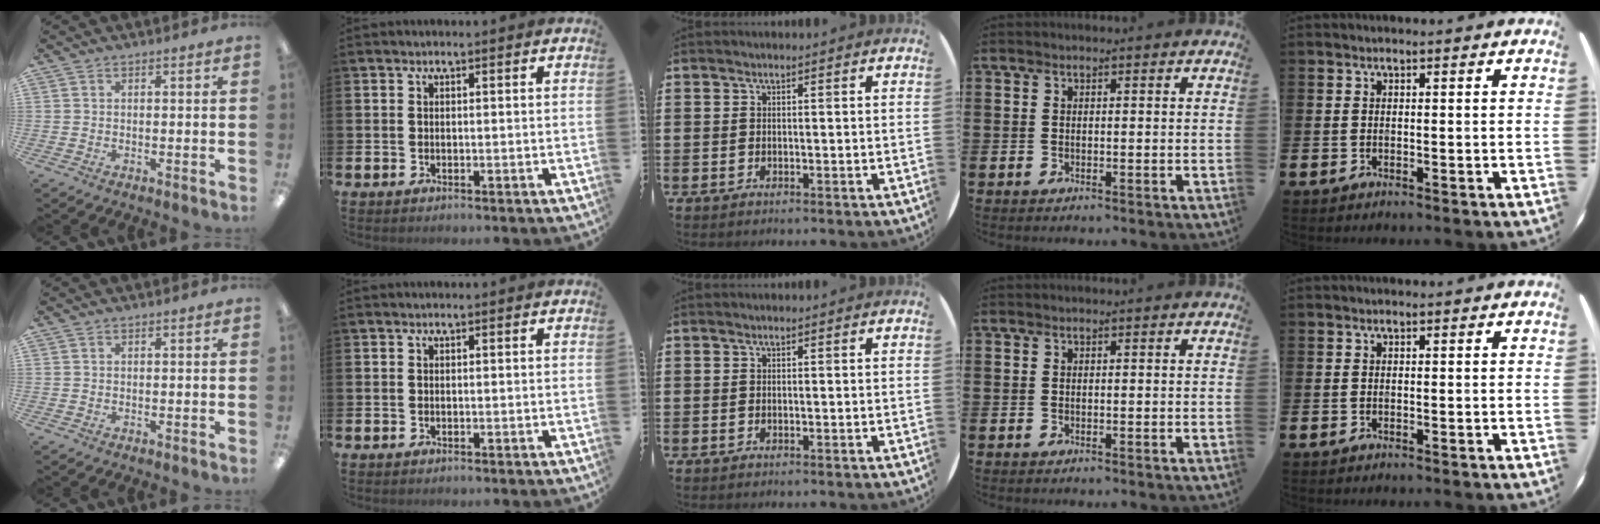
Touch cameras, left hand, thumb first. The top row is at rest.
{}